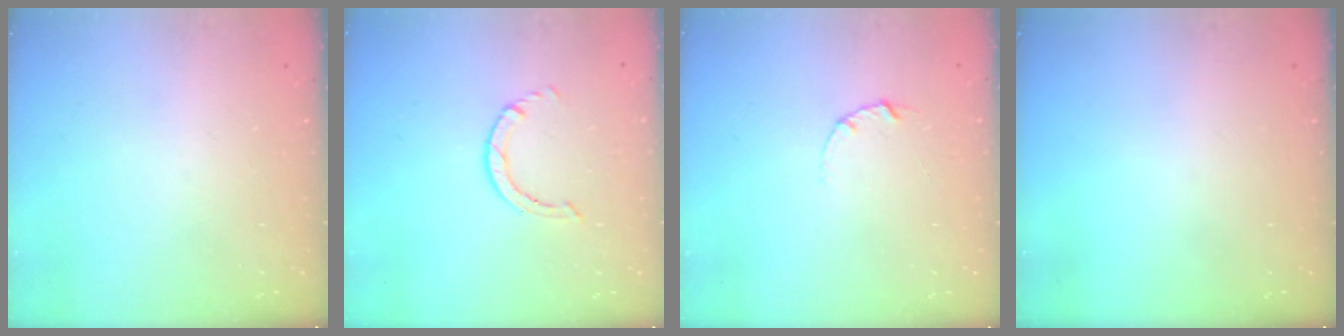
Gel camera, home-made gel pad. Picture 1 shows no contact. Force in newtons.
{"total": 0.6, "press": 0.6, "slide": 0.1}
{"total": 2.1, "press": 2.1, "slide": 0.1}
{"total": 0.0}